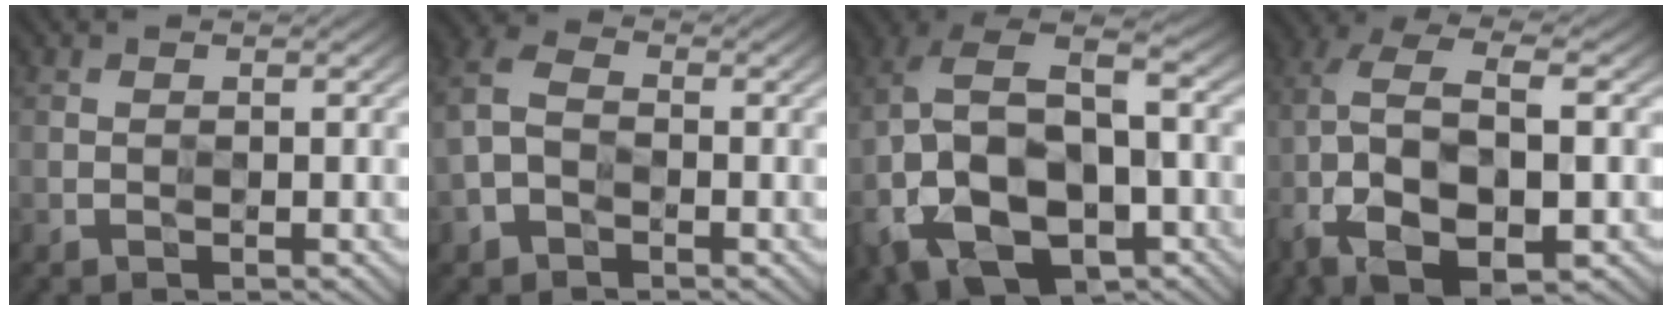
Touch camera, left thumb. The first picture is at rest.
{"total": 4.7, "force": [-1.7, 3.2, 2.9], "torque": [-0.078, 0.005, -0.046]}
{"total": 17.7, "force": [-3.6, 11.3, 13.1], "torque": [-0.288, -0.021, -0.031]}
{"total": 13.1, "force": [-3.6, 6.3, 10.9], "torque": [-0.258, -0.004, -0.061]}